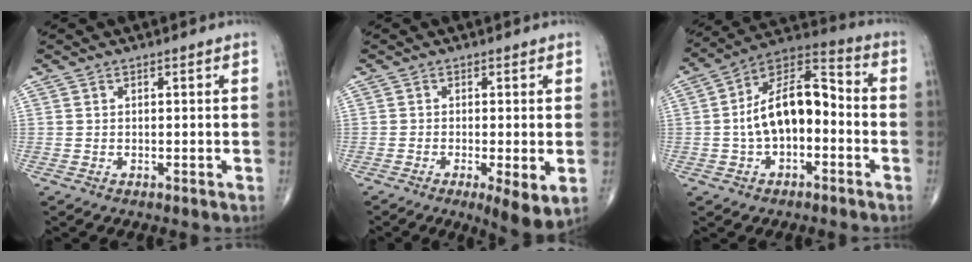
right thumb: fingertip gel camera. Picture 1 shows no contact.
{"total": 6.4, "force": [-1.8, 1.5, 6.0], "torque": [-0.097, -0.018, -0.030]}
{"total": 15.0, "force": [-1.6, 8.3, 12.3], "torque": [-0.196, 0.050, -0.039]}